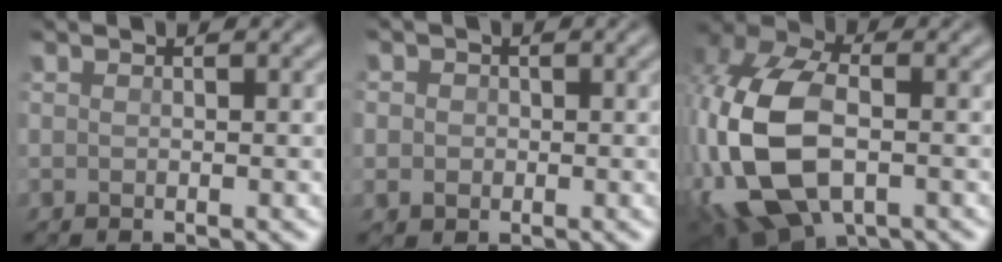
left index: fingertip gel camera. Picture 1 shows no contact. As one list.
[{"total": 3.8, "force": [0.6, 3.5, 1.5], "torque": [-0.022, 0.026, -0.012]}, {"total": 12.5, "force": [-3.0, 7.5, 9.5], "torque": [-0.232, -0.012, -0.055]}]